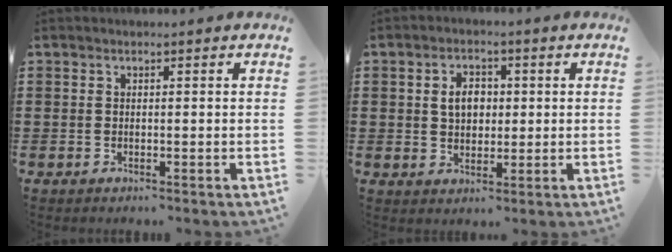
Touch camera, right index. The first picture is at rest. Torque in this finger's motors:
{"motor_torque": [0.43, -0.20, 0.42, 0.07]}